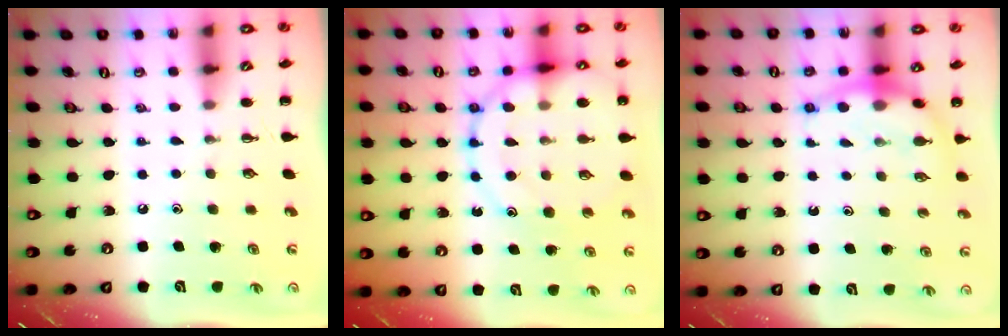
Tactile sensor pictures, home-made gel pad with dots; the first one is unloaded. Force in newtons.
{"total": 17.9, "press": 17.7, "slide": 2.7}
{"total": 7.3, "press": 7.2, "slide": 1.3}